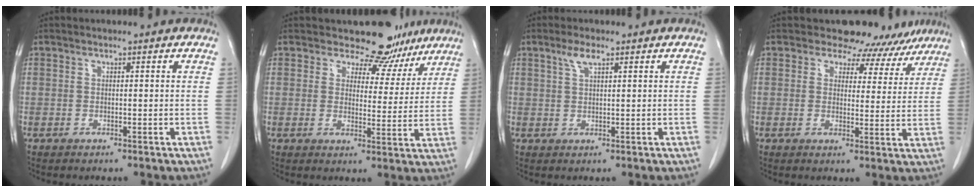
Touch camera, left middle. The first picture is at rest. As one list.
[{"total": 9.2, "force": [7.8, 4.7, 1.1], "torque": [0.012, -0.011, 0.084]}, {"total": 2.4, "force": [1.5, 0.6, 1.8], "torque": [-0.041, 0.006, 0.033]}, {"total": 10.3, "force": [8.8, 5.2, 0.7], "torque": [0.027, -0.004, 0.079]}]